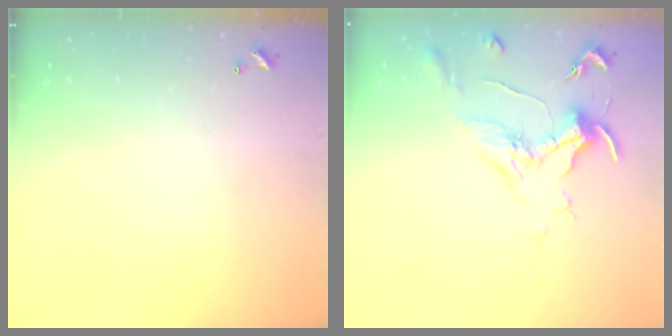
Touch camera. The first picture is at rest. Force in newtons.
{"total": 1.8, "press": 1.5, "slide": 0.9}